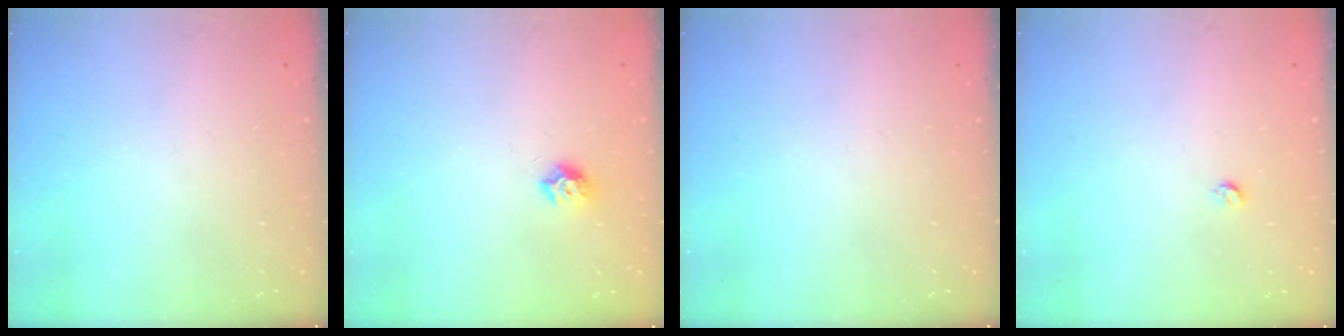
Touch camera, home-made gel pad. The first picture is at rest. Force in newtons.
{"total": 7.4, "press": 7.3, "slide": 0.8}
{"total": 0.0}
{"total": 3.0, "press": 3.0, "slide": 0.2}